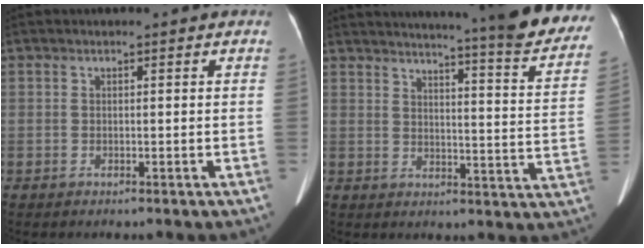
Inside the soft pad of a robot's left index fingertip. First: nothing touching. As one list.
[{"total": 25.9, "force": [23.1, 0.8, 11.7], "torque": [-0.159, -0.086, 0.270]}]